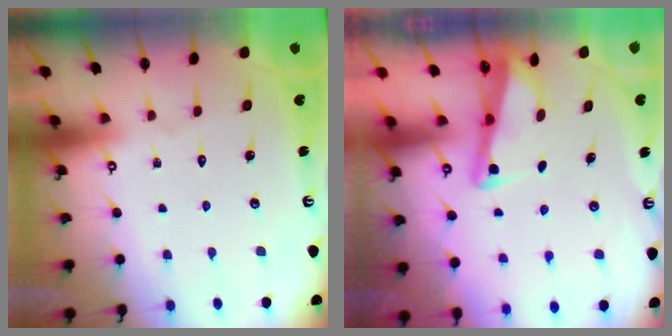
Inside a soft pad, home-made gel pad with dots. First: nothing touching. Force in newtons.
{"total": 2.8, "press": 2.8, "slide": 0.3}